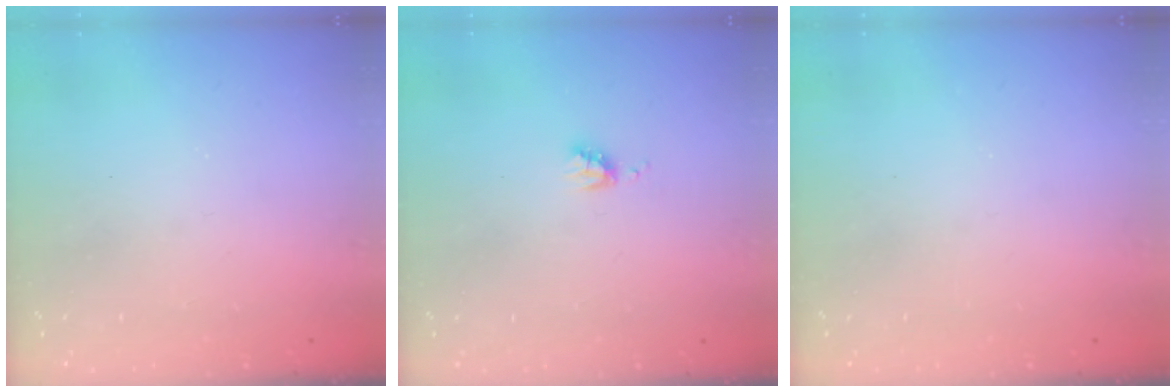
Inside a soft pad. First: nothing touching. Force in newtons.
{"total": 3.7, "press": 3.7, "slide": 0.4}
{"total": 0.0}